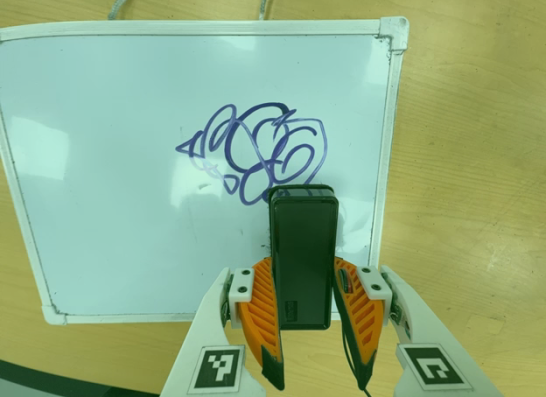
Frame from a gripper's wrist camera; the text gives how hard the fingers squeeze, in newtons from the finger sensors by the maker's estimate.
{"total": 5.2, "left": 3.7, "right": 6.8}